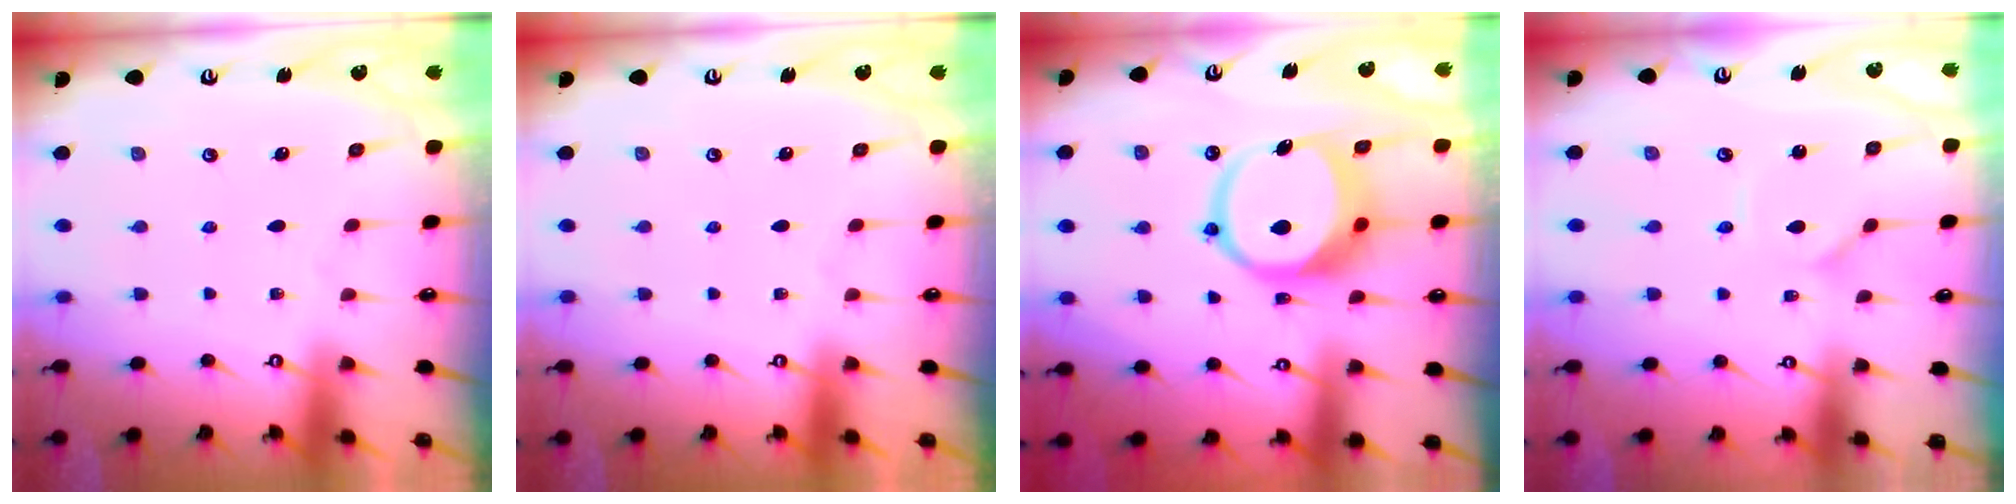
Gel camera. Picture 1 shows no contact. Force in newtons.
{"total": 0.0}
{"total": 12.2, "press": 12.1, "slide": 1.7}
{"total": 2.2, "press": 2.2, "slide": 0.1}